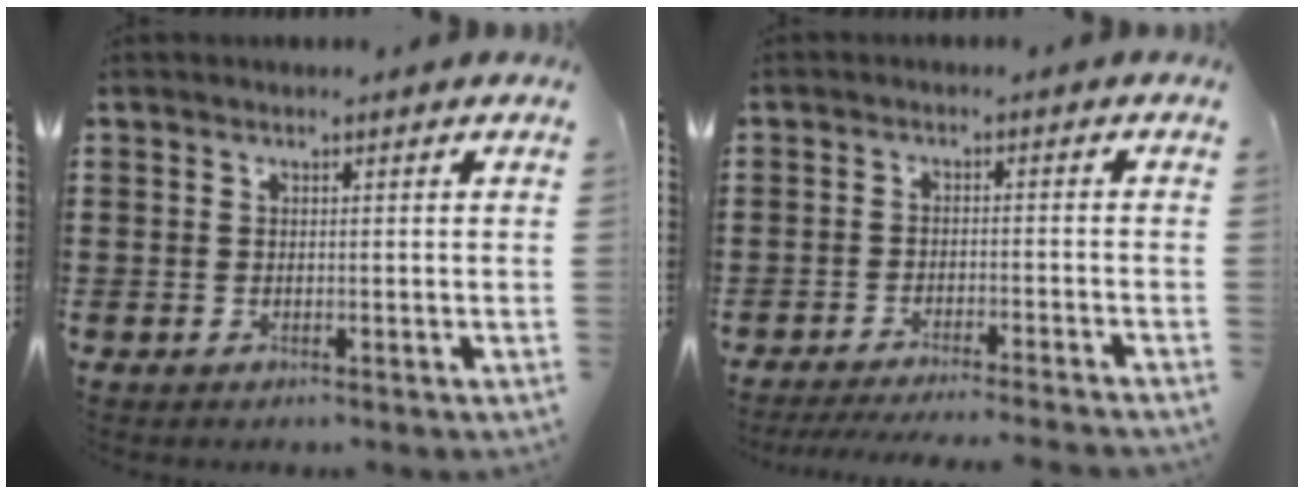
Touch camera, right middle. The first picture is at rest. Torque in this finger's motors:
{"motor_torque": [0.04, -0.01, 0.34, 0.12]}